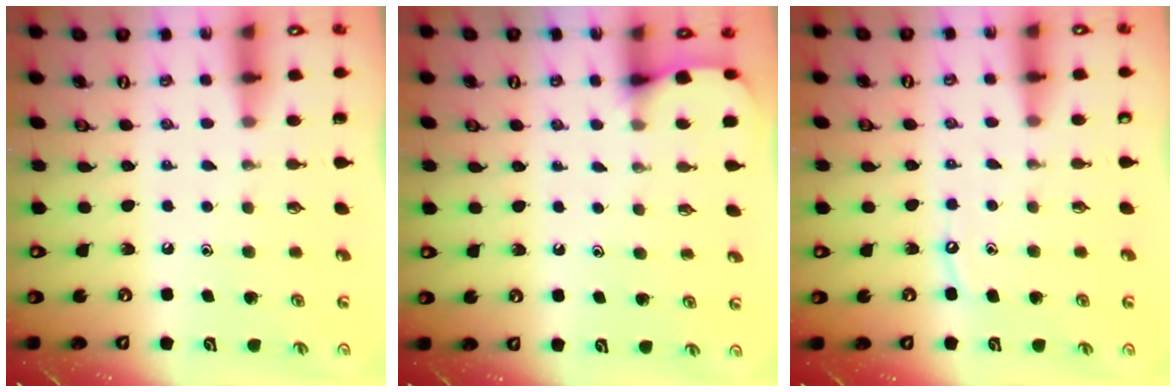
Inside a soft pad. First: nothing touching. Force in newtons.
{"total": 3.3, "press": 3.3, "slide": 0.3}
{"total": 4.3, "press": 4.3, "slide": 0.6}